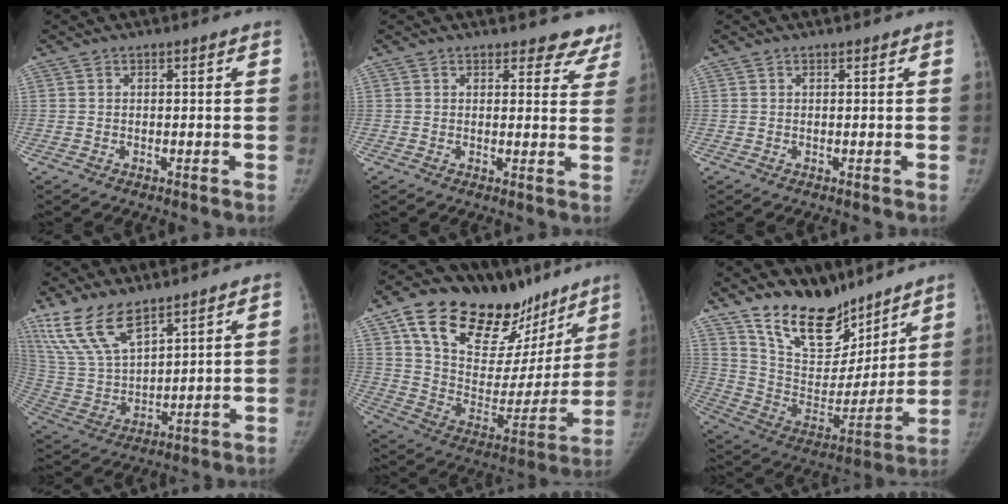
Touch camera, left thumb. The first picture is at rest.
{"total": 7.1, "force": [6.5, 2.8, 0.5], "torque": [0.049, -0.033, 0.046]}
{"total": 0.0}
{"total": 13.4, "force": [9.5, 5.4, 7.8], "torque": [-0.145, -0.038, 0.206]}
{"total": 30.4, "force": [19.3, 15.3, 17.9], "torque": [-0.234, -0.041, 0.313]}
{"total": 18.4, "force": [14.5, 8.8, 7.0], "torque": [-0.068, -0.095, 0.260]}